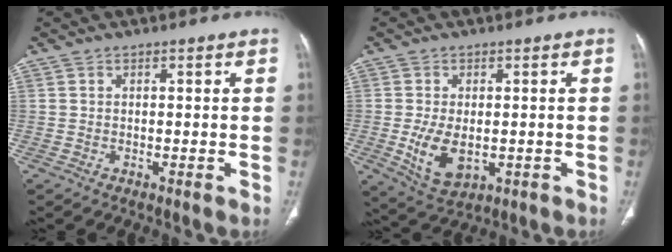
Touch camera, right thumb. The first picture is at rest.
{"total": 7.9, "force": [-1.3, 4.7, 6.2], "torque": [-0.109, -0.010, -0.007]}